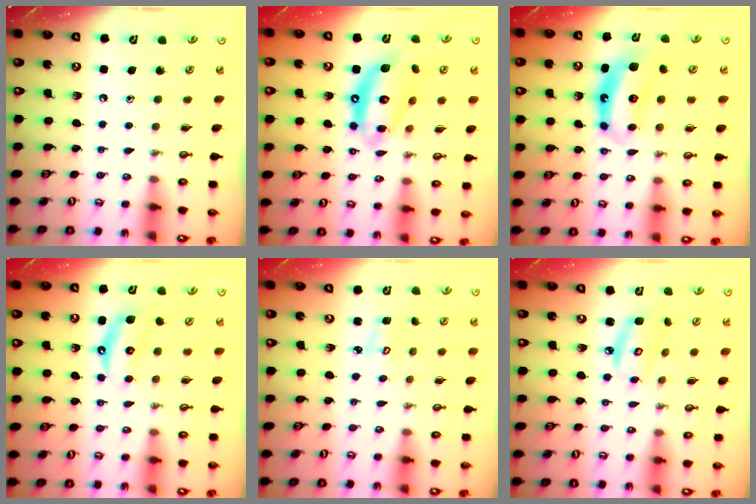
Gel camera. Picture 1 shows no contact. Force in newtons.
{"total": 13.8, "press": 13.8, "slide": 1.5}
{"total": 7.1, "press": 7.1, "slide": 0.2}
{"total": 5.8, "press": 5.8, "slide": 0.7}
{"total": 2.5, "press": 2.5, "slide": 0.2}
{"total": 6.9, "press": 6.9, "slide": 0.3}